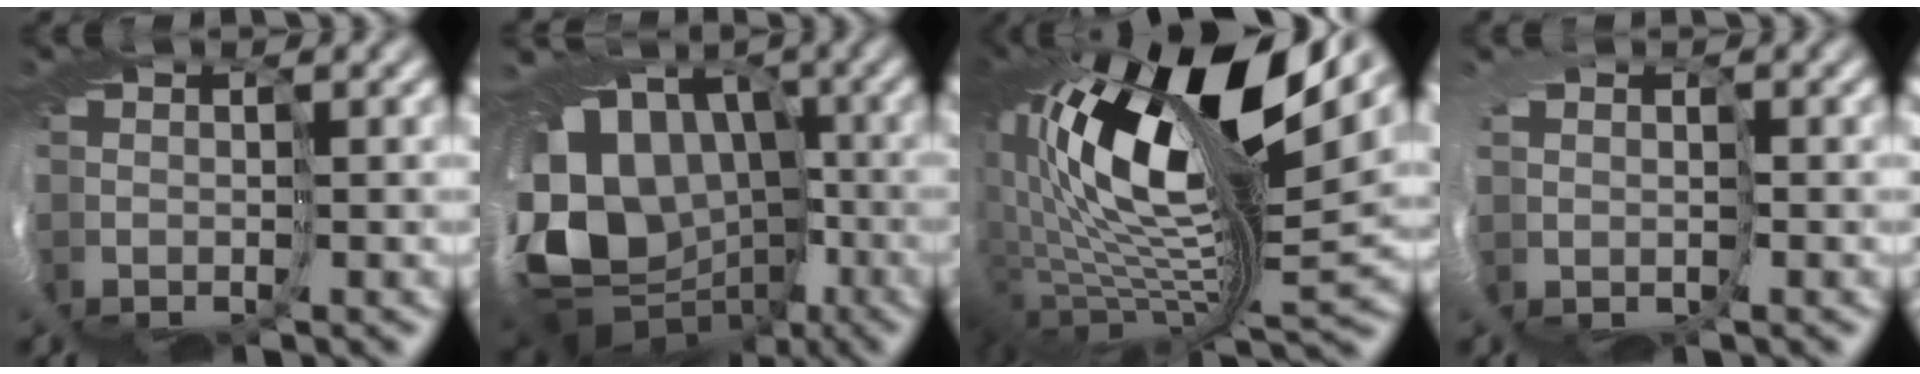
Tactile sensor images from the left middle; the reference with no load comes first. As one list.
[{"total": 12.9, "force": [-1.4, 11.0, 6.6], "torque": [-0.137, -0.010, -0.024]}, {"total": 14.5, "force": [5.4, 5.2, 12.4], "torque": [-0.233, -0.008, 0.088]}, {"total": 1.5, "force": [0.4, 1.4, 0.0], "torque": [-0.013, -0.004, 0.016]}]